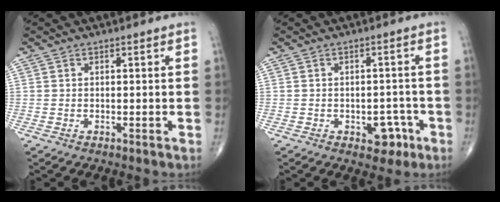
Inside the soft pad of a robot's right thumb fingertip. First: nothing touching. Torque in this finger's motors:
{"motor_torque": [3.39, 1.62, 0.23, -0.41, 0.00]}